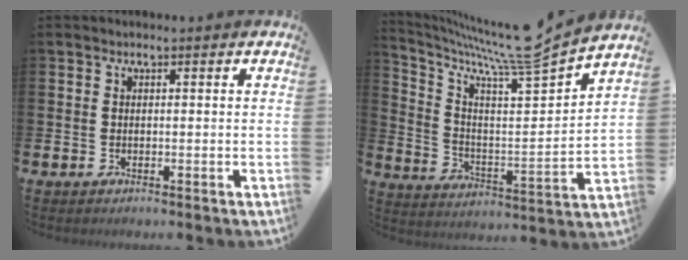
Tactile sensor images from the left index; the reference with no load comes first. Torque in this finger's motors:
{"motor_torque": [0.85, -1.28, 0.12, 0.11]}